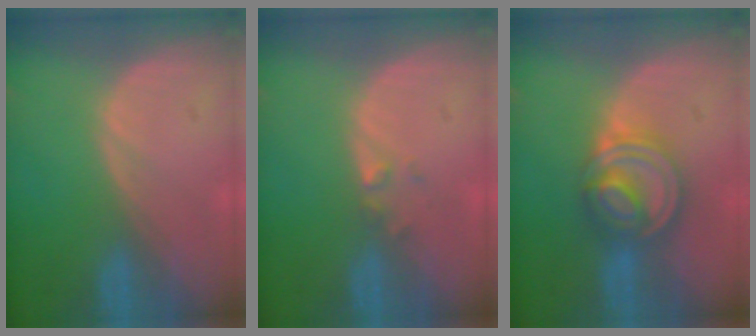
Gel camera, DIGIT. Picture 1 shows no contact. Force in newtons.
{"total": 1.3, "press": 1.0, "slide": 0.8}
{"total": 8.0, "press": 6.8, "slide": 4.2}